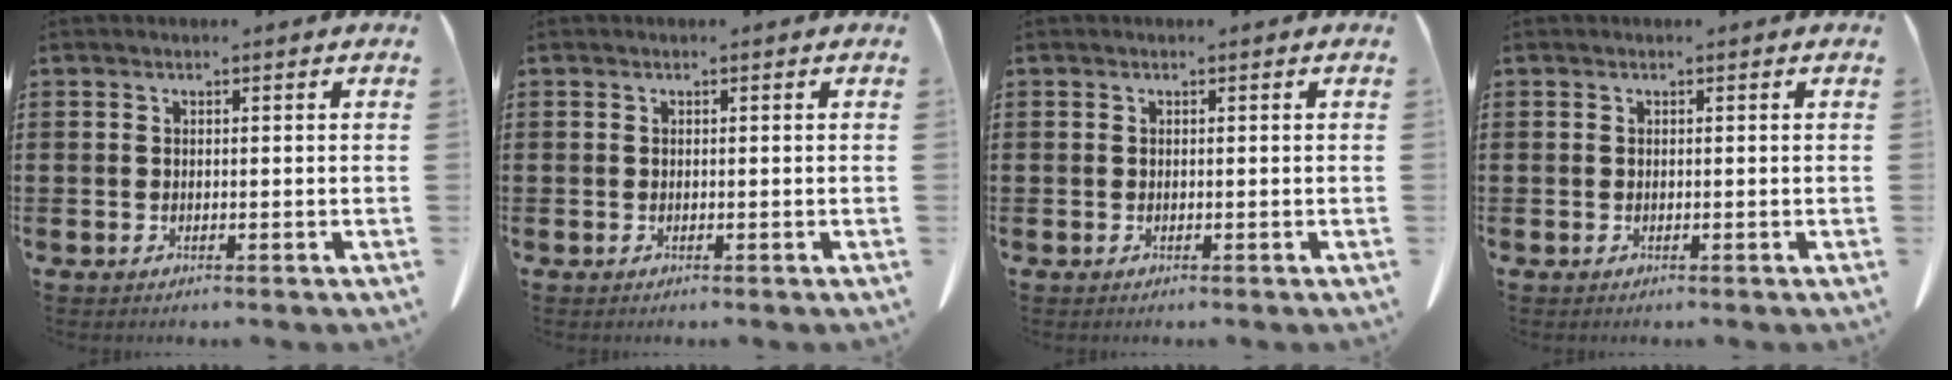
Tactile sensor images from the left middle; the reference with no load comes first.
{"total": 0.0}
{"total": 0.0}
{"total": 0.0}